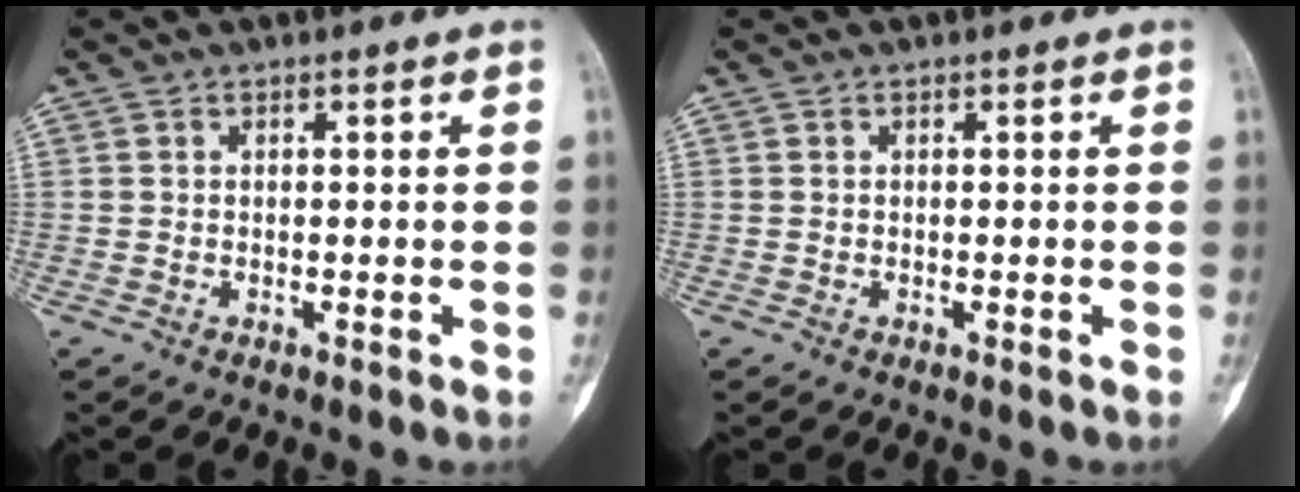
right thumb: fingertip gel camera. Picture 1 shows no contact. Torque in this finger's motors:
{"motor_torque": [0.02, 0.04, 0.00, 0.00, 0.00]}